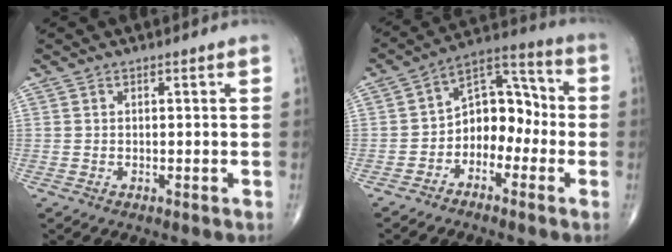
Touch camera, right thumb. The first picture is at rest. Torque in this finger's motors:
{"motor_torque": [-0.04, 0.17, 0.67, -0.14, 0.08]}